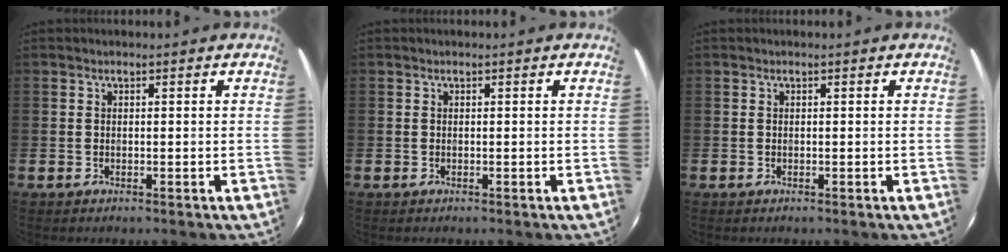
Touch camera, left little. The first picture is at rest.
{"total": 0.0}
{"total": 0.0}